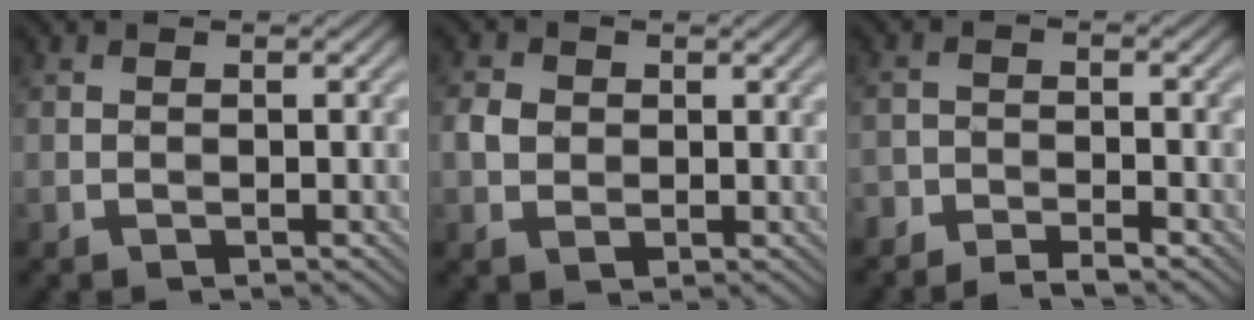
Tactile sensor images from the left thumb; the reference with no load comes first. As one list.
[{"total": 2.9, "force": [0.4, 2.4, 1.7], "torque": [-0.042, 0.000, 0.004]}, {"total": 3.7, "force": [-3.3, 0.6, 1.4], "torque": [-0.027, -0.001, -0.065]}]